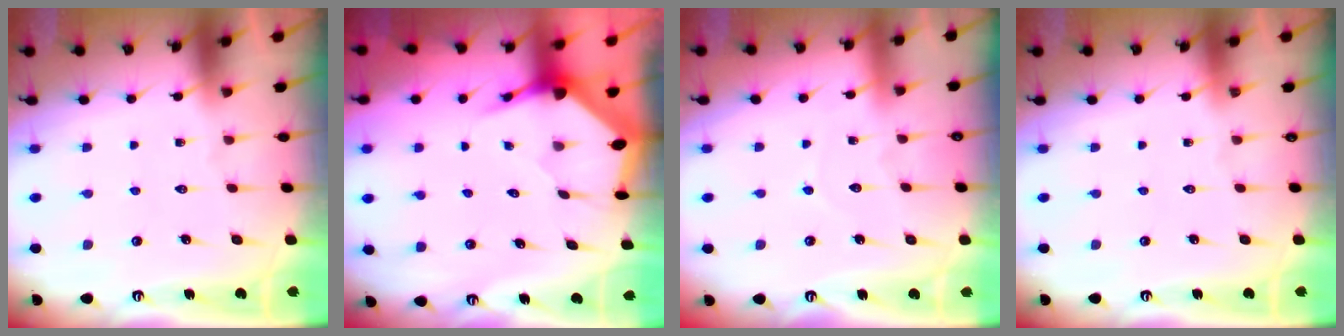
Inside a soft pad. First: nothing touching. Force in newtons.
{"total": 3.8, "press": 3.8, "slide": 0.5}
{"total": 5.0, "press": 5.0, "slide": 0.4}
{"total": 0.0}